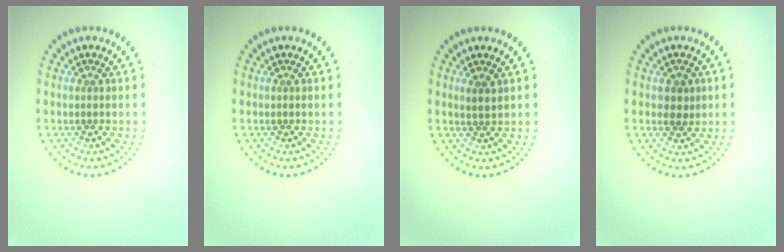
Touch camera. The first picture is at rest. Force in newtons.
{"total": 0.0}
{"total": 1.1, "press": 1.0, "slide": 0.5}
{"total": 1.2, "press": 1.1, "slide": 0.5}